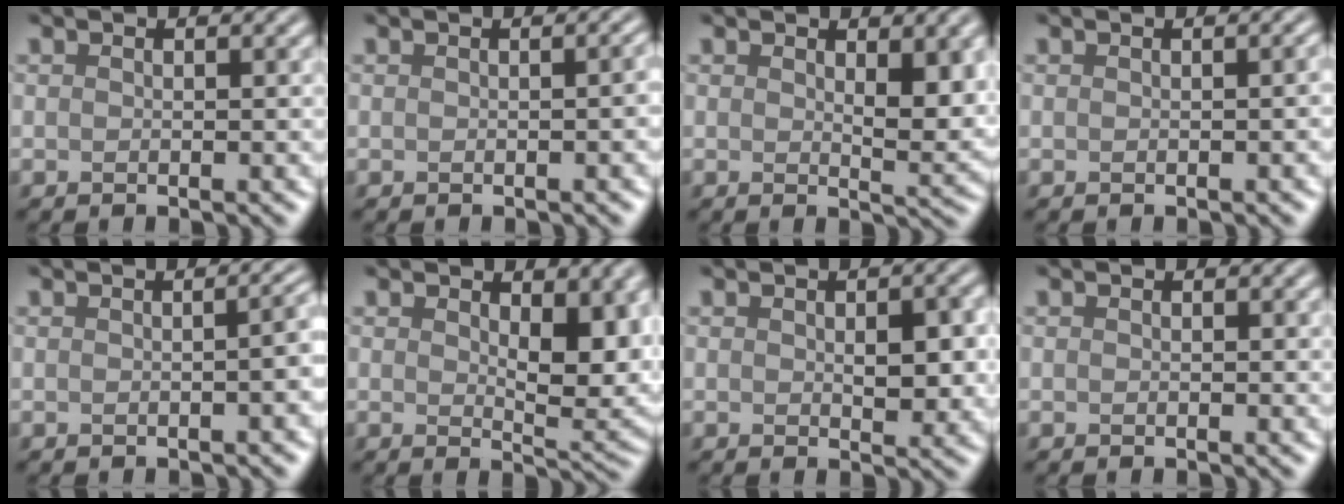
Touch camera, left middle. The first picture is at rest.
{"total": 1.7, "force": [-0.2, 0.7, 1.6], "torque": [-0.012, 0.004, 0.000]}
{"total": 3.4, "force": [1.2, 1.2, 2.9], "torque": [-0.040, -0.008, 0.023]}
{"total": 1.0, "force": [-0.2, 0.3, 0.9], "torque": [-0.008, 0.003, 0.000]}
{"total": 3.5, "force": [-0.4, 1.6, 3.1], "torque": [-0.008, 0.008, 0.002]}
{"total": 5.6, "force": [1.5, 2.5, 4.8], "torque": [-0.068, -0.010, 0.030]}
{"total": 3.3, "force": [0.2, 1.6, 2.9], "torque": [-0.038, -0.003, 0.006]}
{"total": 0.0}